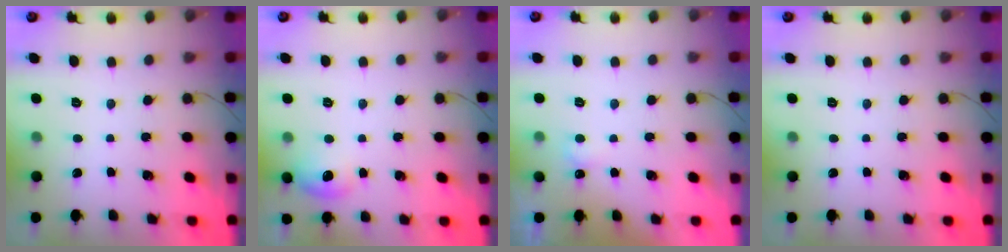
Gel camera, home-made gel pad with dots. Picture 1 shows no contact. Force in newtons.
{"total": 10.5, "press": 7.9, "slide": 7.0}
{"total": 2.2, "press": 2.2, "slide": 0.4}
{"total": 0.0}